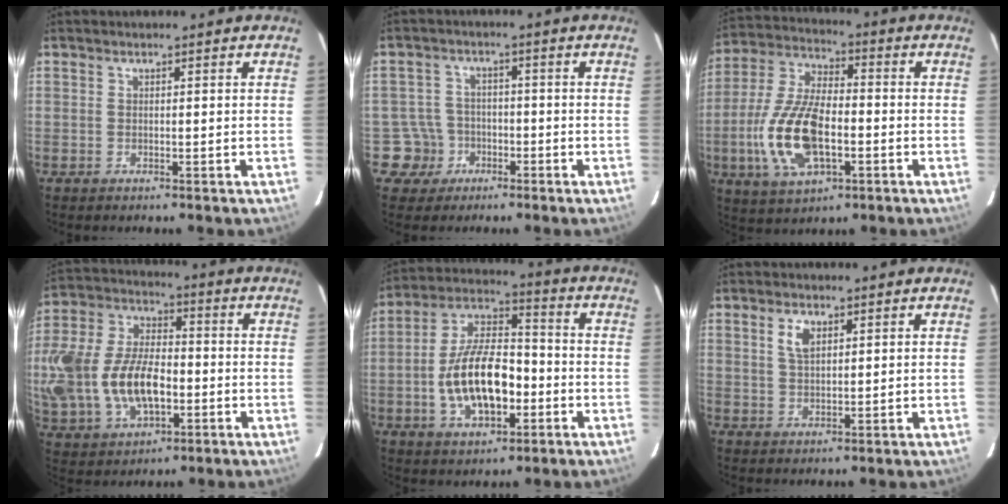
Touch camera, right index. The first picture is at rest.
{"total": 5.0, "force": [-1.9, 4.6, -0.2], "torque": [-0.003, 0.020, -0.031]}
{"total": 16.6, "force": [-4.1, 7.8, 14.1], "torque": [-0.307, -0.003, -0.074]}
{"total": 23.2, "force": [-4.2, 13.9, 18.2], "torque": [-0.423, -0.005, -0.060]}
{"total": 15.8, "force": [-3.9, 7.7, 13.2], "torque": [-0.261, 0.015, -0.062]}
{"total": 3.6, "force": [1.6, 1.9, 2.6], "torque": [-0.049, 0.005, 0.032]}